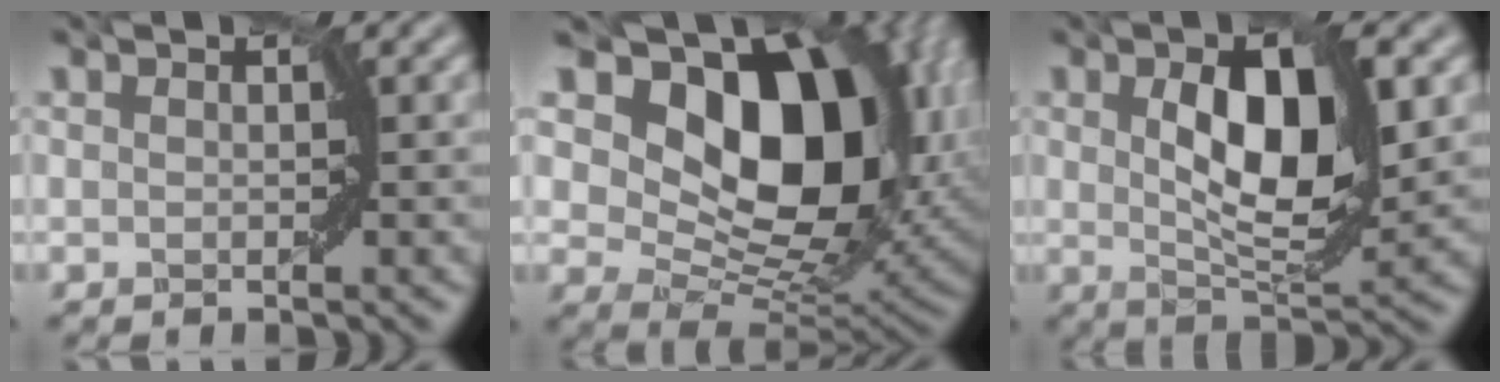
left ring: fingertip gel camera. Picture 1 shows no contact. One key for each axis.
{"total": 16.6, "fx": 5.4, "fy": 10.6, "fz": 11.6, "tx": -0.175, "ty": -0.001, "tz": 0.102}
{"total": 7.7, "fx": 1.3, "fy": 3.2, "fz": 6.8, "tx": -0.116, "ty": -0.001, "tz": 0.026}